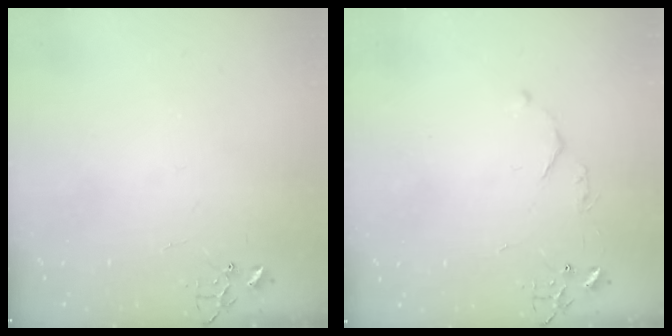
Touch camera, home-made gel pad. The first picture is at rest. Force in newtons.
{"total": 4.3, "press": 4.3, "slide": 0.7}